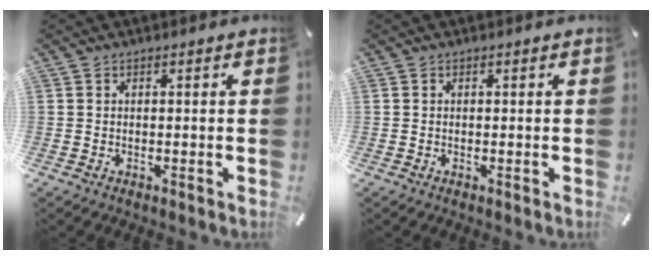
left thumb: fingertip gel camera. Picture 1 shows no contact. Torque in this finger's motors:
{"motor_torque": [0.00, 0.00, 0.00, 0.00, 0.00]}